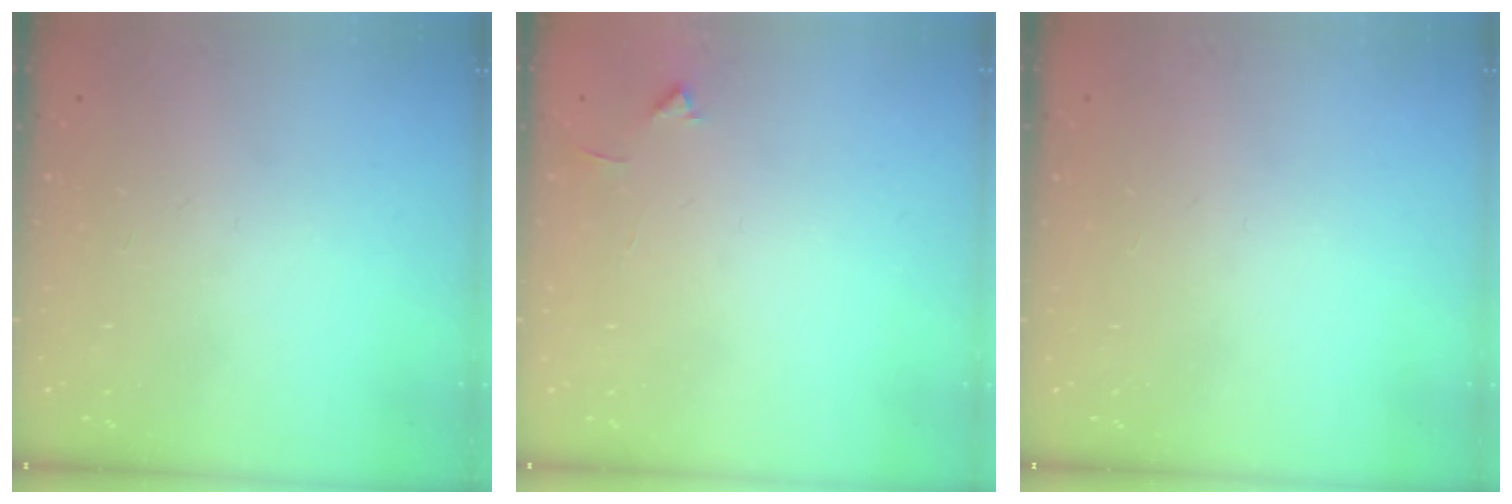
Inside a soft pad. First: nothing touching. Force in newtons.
{"total": 4.0, "press": 3.9, "slide": 0.5}
{"total": 0.0}